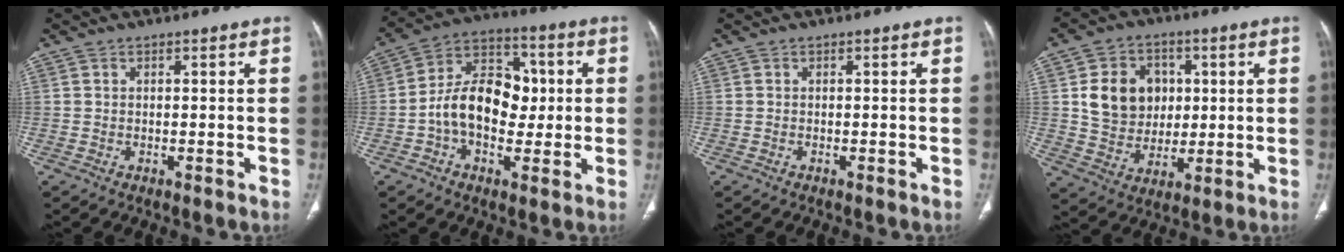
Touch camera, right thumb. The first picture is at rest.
{"total": 14.2, "force": [-0.6, 9.8, 10.3], "torque": [-0.141, 0.035, -0.015]}
{"total": 0.0}
{"total": 12.5, "force": [2.4, 10.5, 6.4], "torque": [-0.068, -0.003, 0.049]}